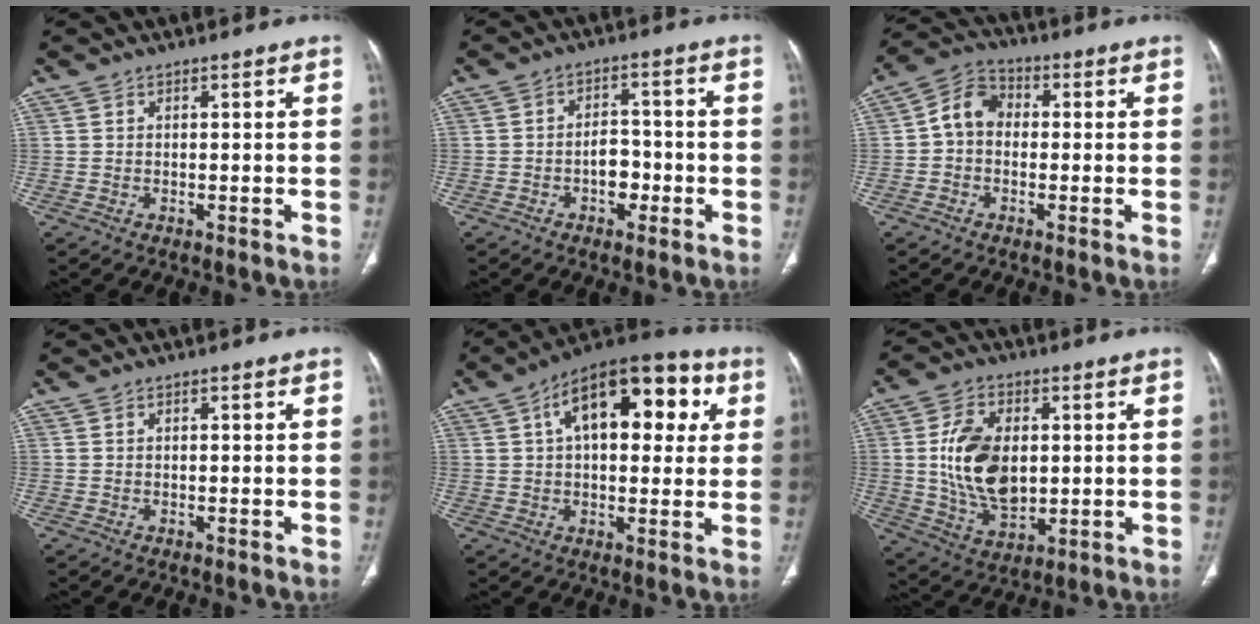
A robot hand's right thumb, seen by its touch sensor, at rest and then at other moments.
{"total": 5.1, "force": [-1.8, 3.4, 3.3], "torque": [-0.027, 0.022, -0.030]}
{"total": 6.7, "force": [-0.2, 5.4, 4.1], "torque": [-0.056, 0.023, -0.019]}
{"total": 0.0}
{"total": 20.2, "force": [6.1, 10.4, 16.1], "torque": [-0.198, 0.027, 0.082]}
{"total": 14.6, "force": [1.2, 9.2, 11.3], "torque": [-0.187, -0.010, 0.031]}